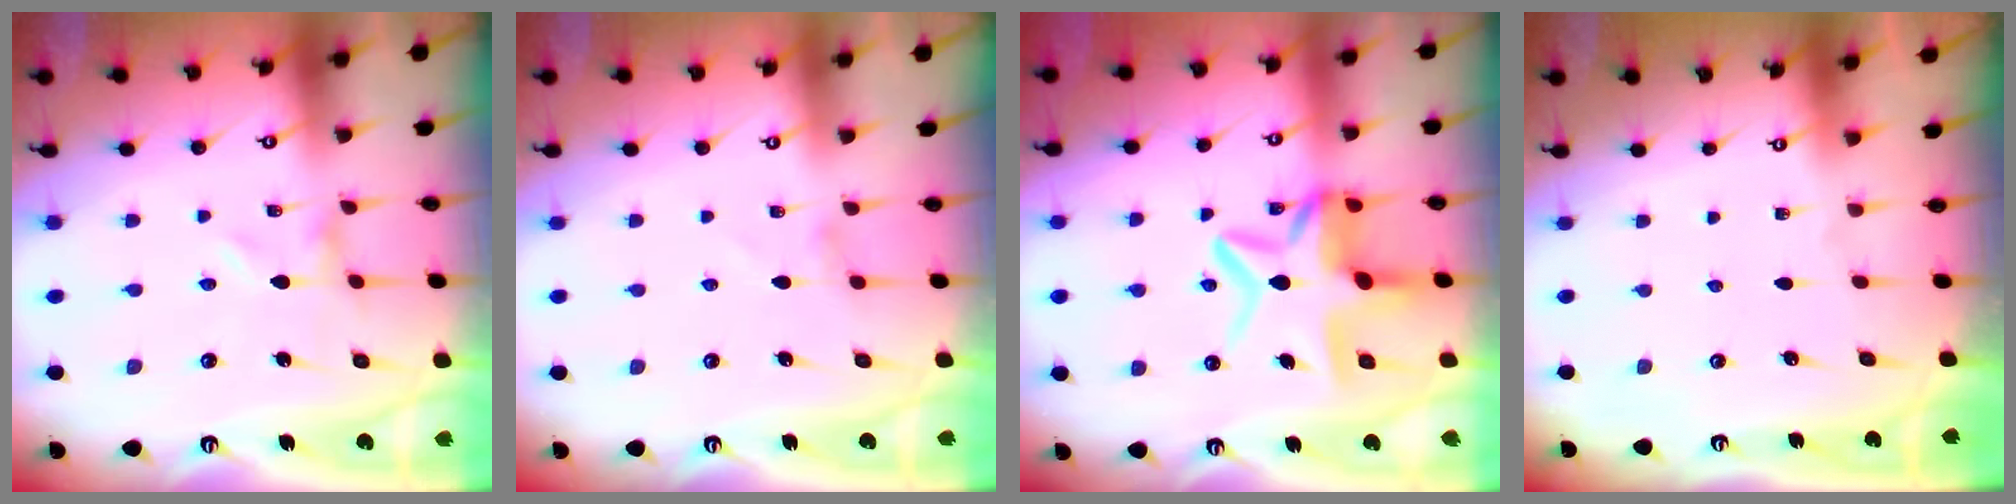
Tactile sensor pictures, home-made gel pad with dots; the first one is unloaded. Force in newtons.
{"total": 0.0}
{"total": 13.1, "press": 13.0, "slide": 1.4}
{"total": 0.0}